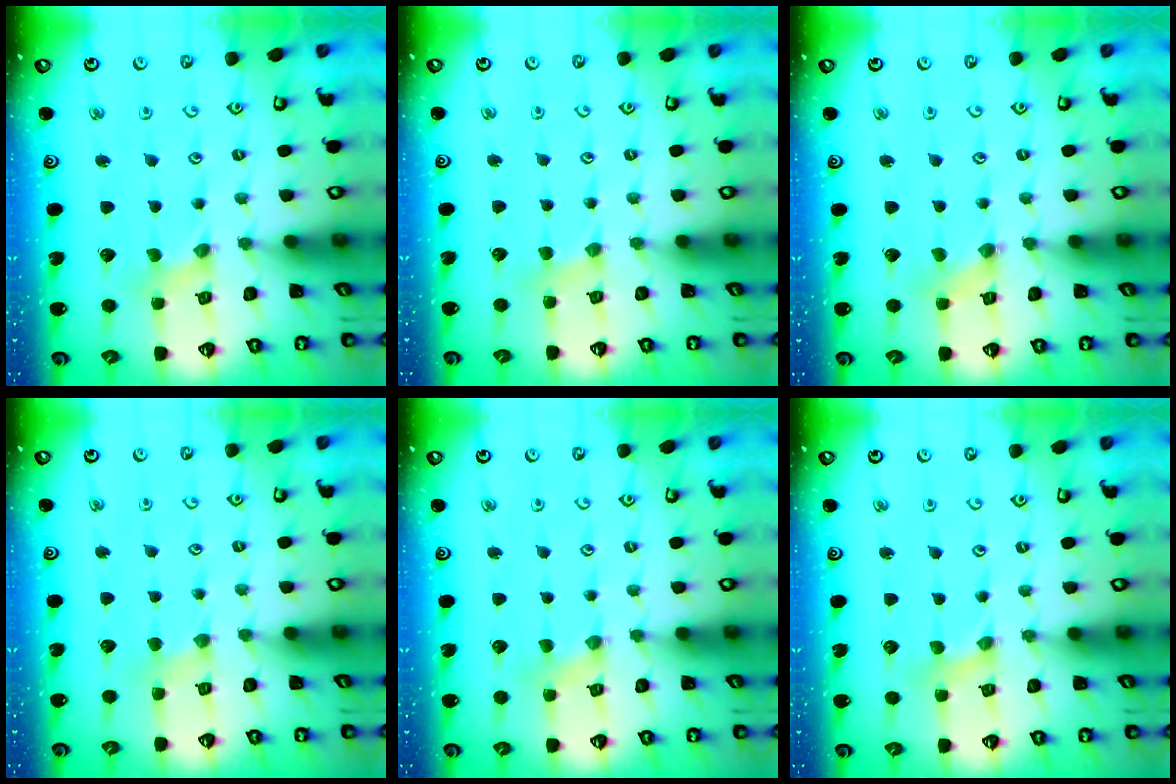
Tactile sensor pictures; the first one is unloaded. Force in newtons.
{"total": 2.2, "press": 2.2, "slide": 0.3}
{"total": 0.0}
{"total": 2.4, "press": 2.4, "slide": 0.4}
{"total": 1.6, "press": 1.6, "slide": 0.3}
{"total": 0.6, "press": 0.5, "slide": 0.1}